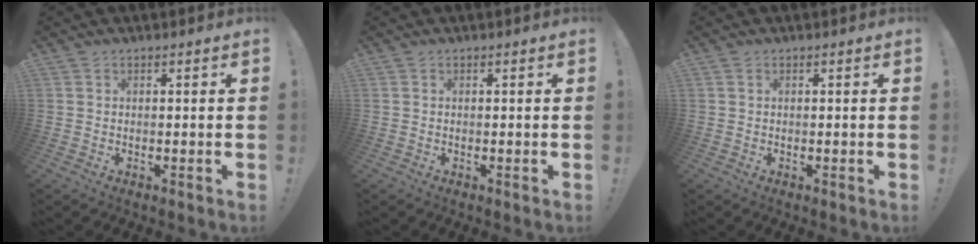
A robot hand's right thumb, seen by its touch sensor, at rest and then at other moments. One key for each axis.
{"total": 0.0}
{"total": 0.0}